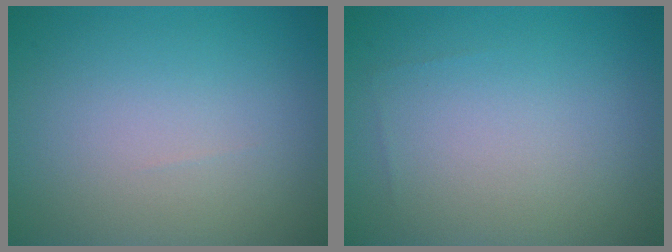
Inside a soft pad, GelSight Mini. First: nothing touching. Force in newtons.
{"total": 0.0}